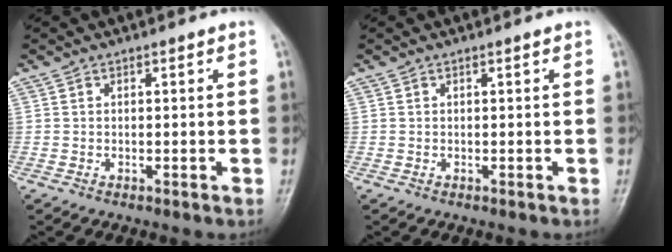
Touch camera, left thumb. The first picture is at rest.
{"total": 0.0}